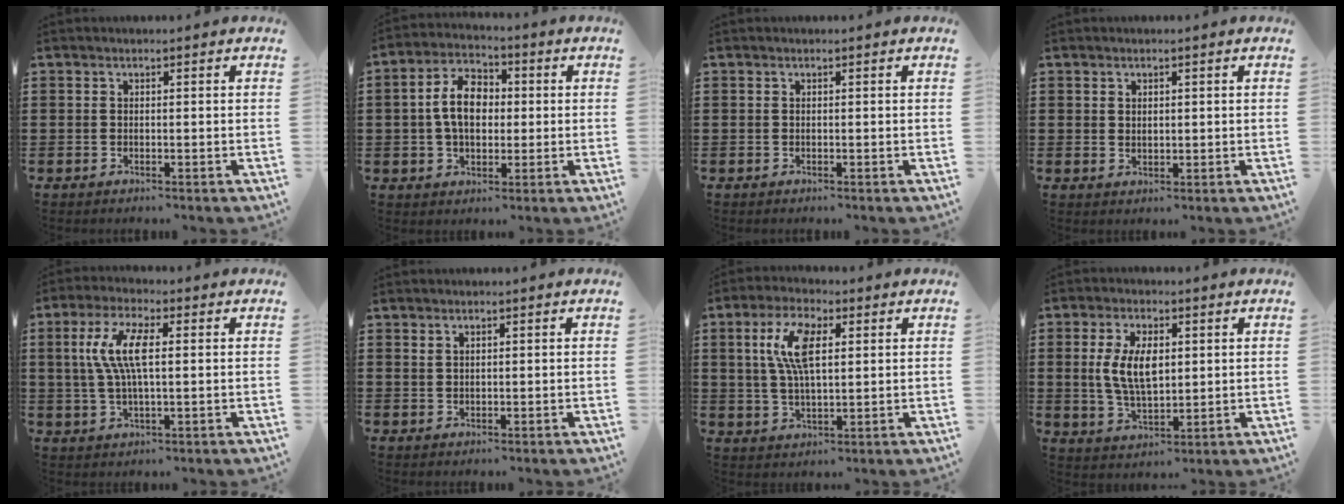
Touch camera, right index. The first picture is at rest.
{"total": 8.0, "force": [0.3, 5.1, 6.2], "torque": [-0.130, 0.012, -0.001]}
{"total": 0.0}
{"total": 1.3, "force": [1.0, 0.7, 0.3], "torque": [-0.006, 0.002, 0.020]}
{"total": 8.0, "force": [1.1, 2.8, 7.4], "torque": [-0.164, 0.004, 0.011]}
{"total": 0.9, "force": [0.7, 0.5, 0.4], "torque": [-0.010, 0.002, 0.013]}
{"total": 8.5, "force": [2.2, 3.5, 7.4], "torque": [-0.159, 0.009, 0.035]}
{"total": 7.9, "force": [1.1, 4.0, 6.7], "torque": [-0.138, 0.004, 0.014]}